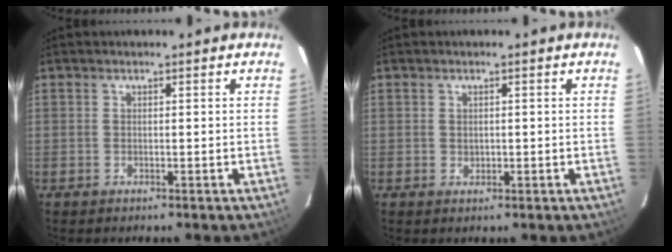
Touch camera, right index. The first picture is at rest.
{"total": 0.9, "force": [0.1, 0.8, 0.3], "torque": [-0.002, 0.002, 0.004]}